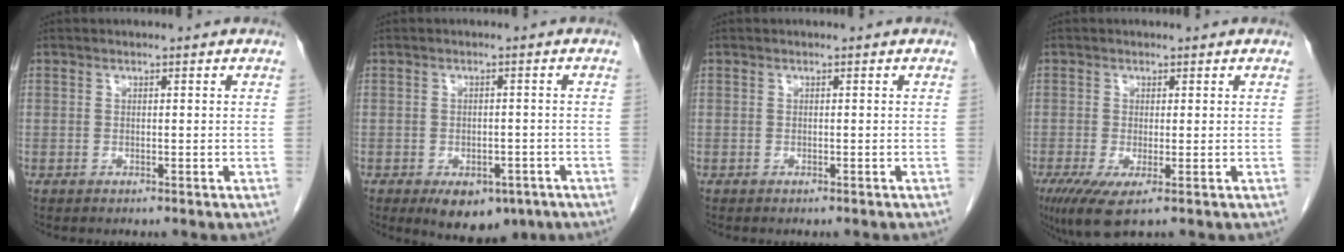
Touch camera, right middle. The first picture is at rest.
{"total": 8.1, "force": [-5.0, 4.5, 4.6], "torque": [-0.051, 0.000, -0.063]}
{"total": 0.6, "force": [-0.6, 0.1, 0.2], "torque": [-0.009, -0.002, -0.008]}
{"total": 5.3, "force": [-2.3, 1.2, 4.7], "torque": [-0.084, -0.017, -0.036]}